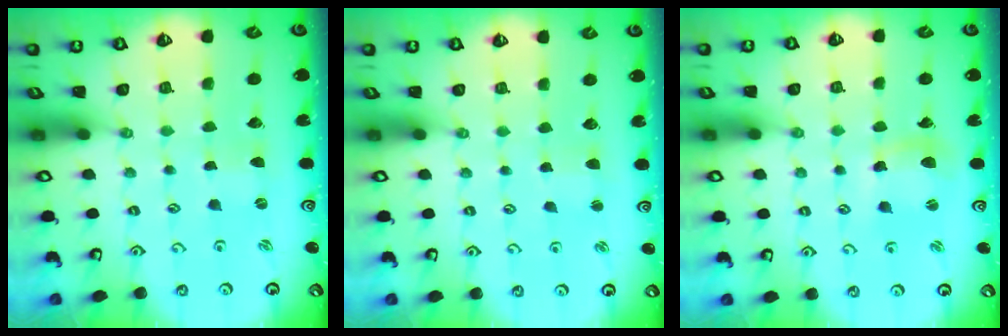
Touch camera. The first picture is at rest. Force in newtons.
{"total": 3.0, "press": 3.0, "slide": 0.3}
{"total": 8.6, "press": 8.5, "slide": 1.3}